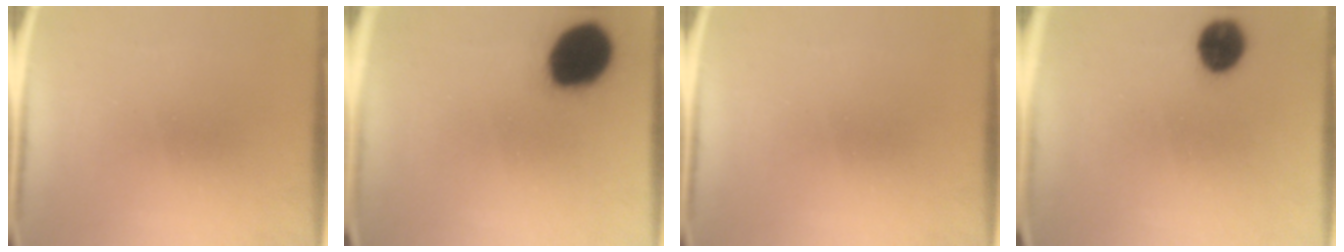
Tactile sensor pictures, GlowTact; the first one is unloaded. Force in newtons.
{"total": 17.6}
{"total": 0.0}
{"total": 8.3}